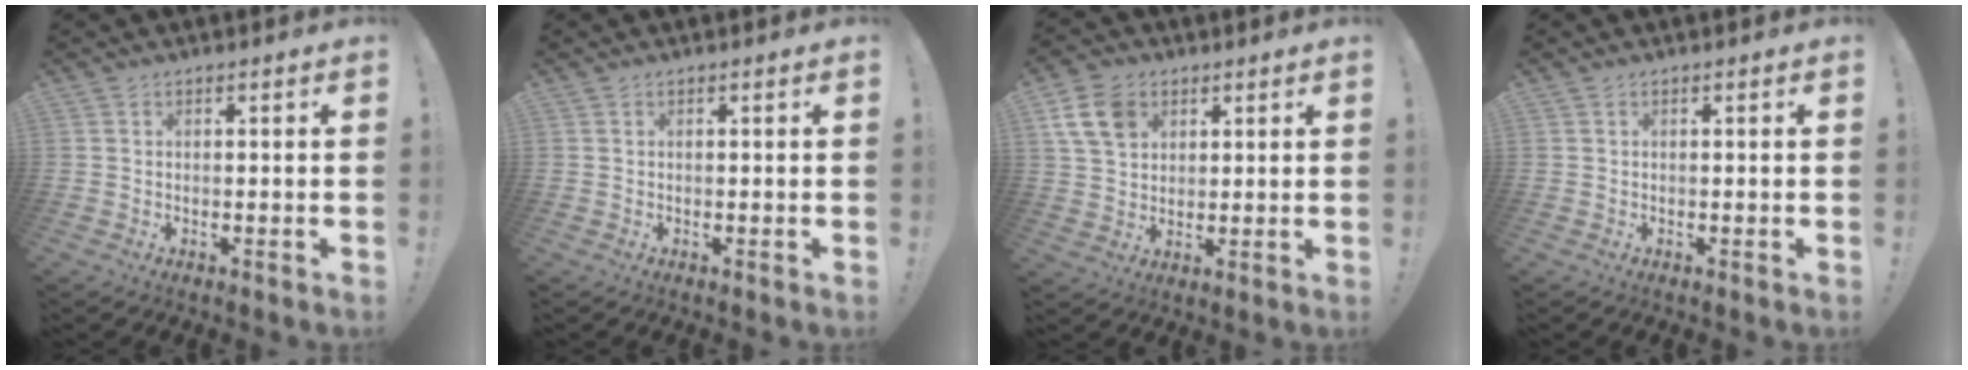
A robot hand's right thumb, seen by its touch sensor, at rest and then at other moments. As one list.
[{"total": 0.0}, {"total": 10.9, "force": [4.8, 8.0, 5.7], "torque": [-0.101, -0.010, 0.097]}, {"total": 0.0}]